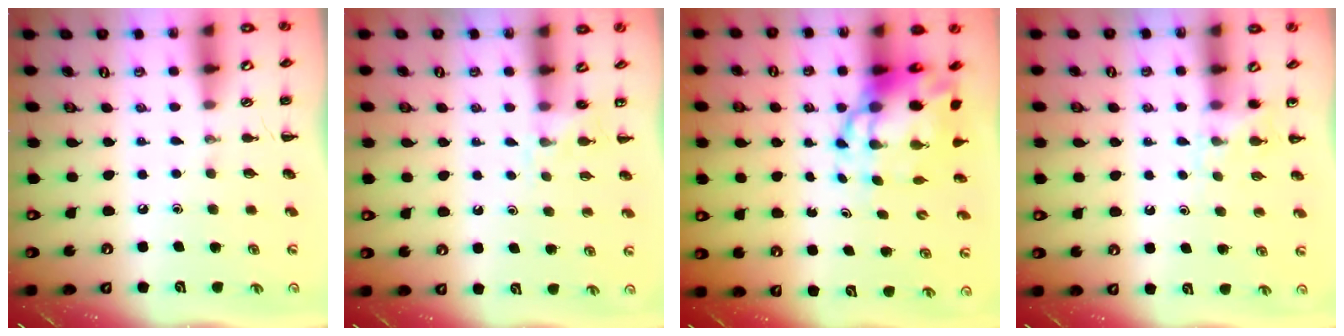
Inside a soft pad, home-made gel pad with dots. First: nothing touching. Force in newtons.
{"total": 3.8, "press": 3.7, "slide": 1.1}
{"total": 10.1, "press": 9.7, "slide": 2.8}
{"total": 5.1, "press": 4.8, "slide": 1.5}